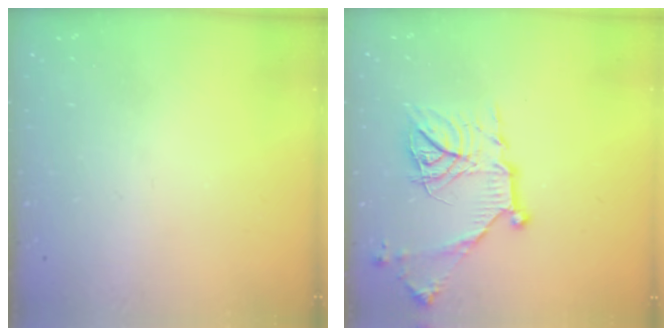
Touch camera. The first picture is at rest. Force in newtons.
{"total": 16.2, "press": 16.2, "slide": 0.4}